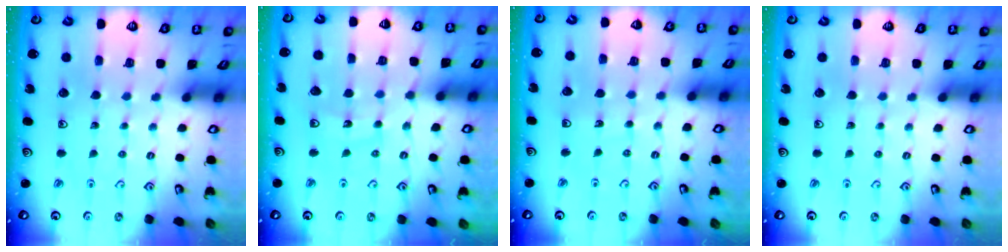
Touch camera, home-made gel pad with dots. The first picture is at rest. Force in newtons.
{"total": 11.5, "press": 11.0, "slide": 3.3}
{"total": 3.5, "press": 2.9, "slide": 1.9}
{"total": 0.0}